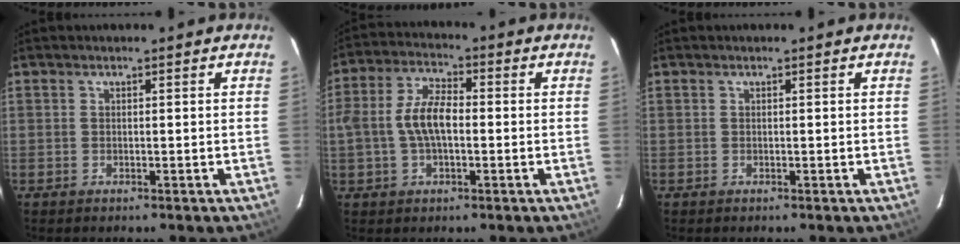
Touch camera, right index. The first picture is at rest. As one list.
[{"total": 8.4, "force": [-0.9, 4.3, 7.2], "torque": [-0.145, 0.016, -0.015]}, {"total": 0.0}]